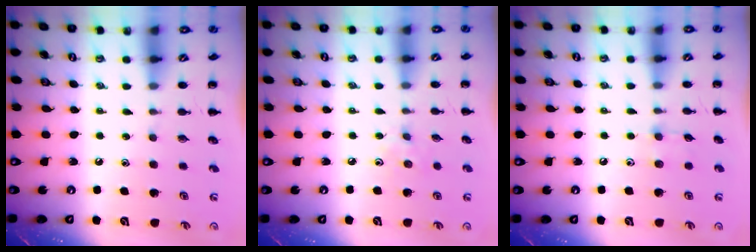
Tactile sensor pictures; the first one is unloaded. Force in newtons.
{"total": 3.1, "press": 2.8, "slide": 1.2}
{"total": 3.8, "press": 3.5, "slide": 1.3}